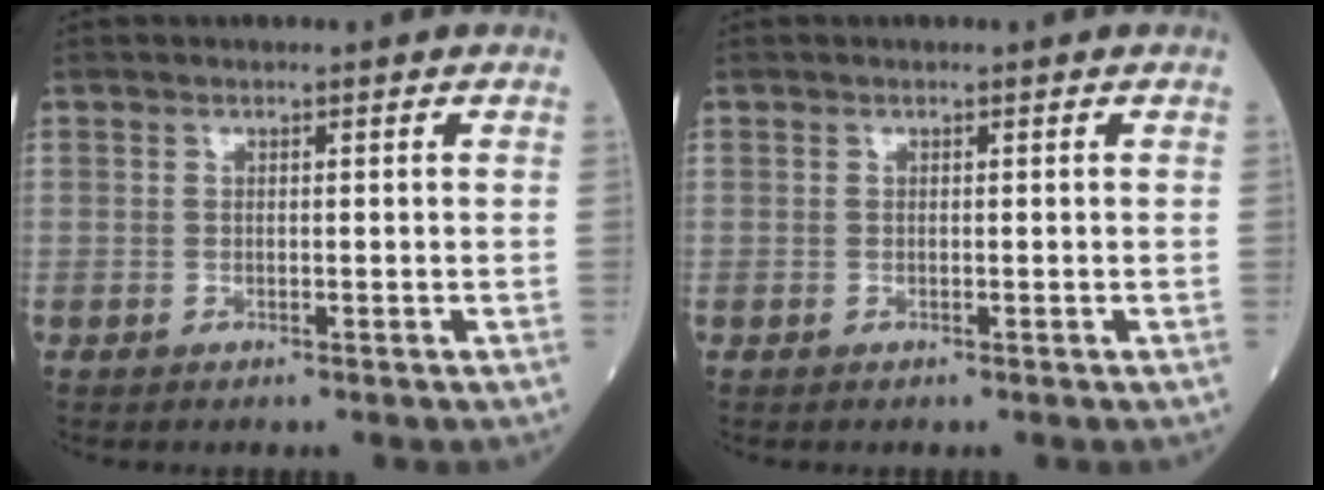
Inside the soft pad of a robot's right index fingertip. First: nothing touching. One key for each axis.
{"total": 0.0}